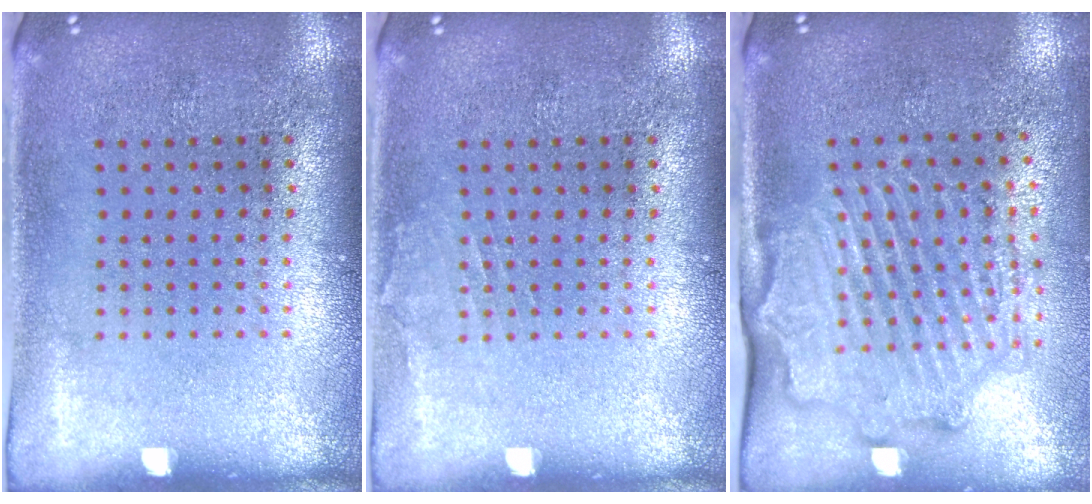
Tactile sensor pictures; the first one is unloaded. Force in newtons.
{"total": 0.7, "press": 0.7, "slide": 0.1}
{"total": 2.2, "press": 2.2, "slide": 0.2}